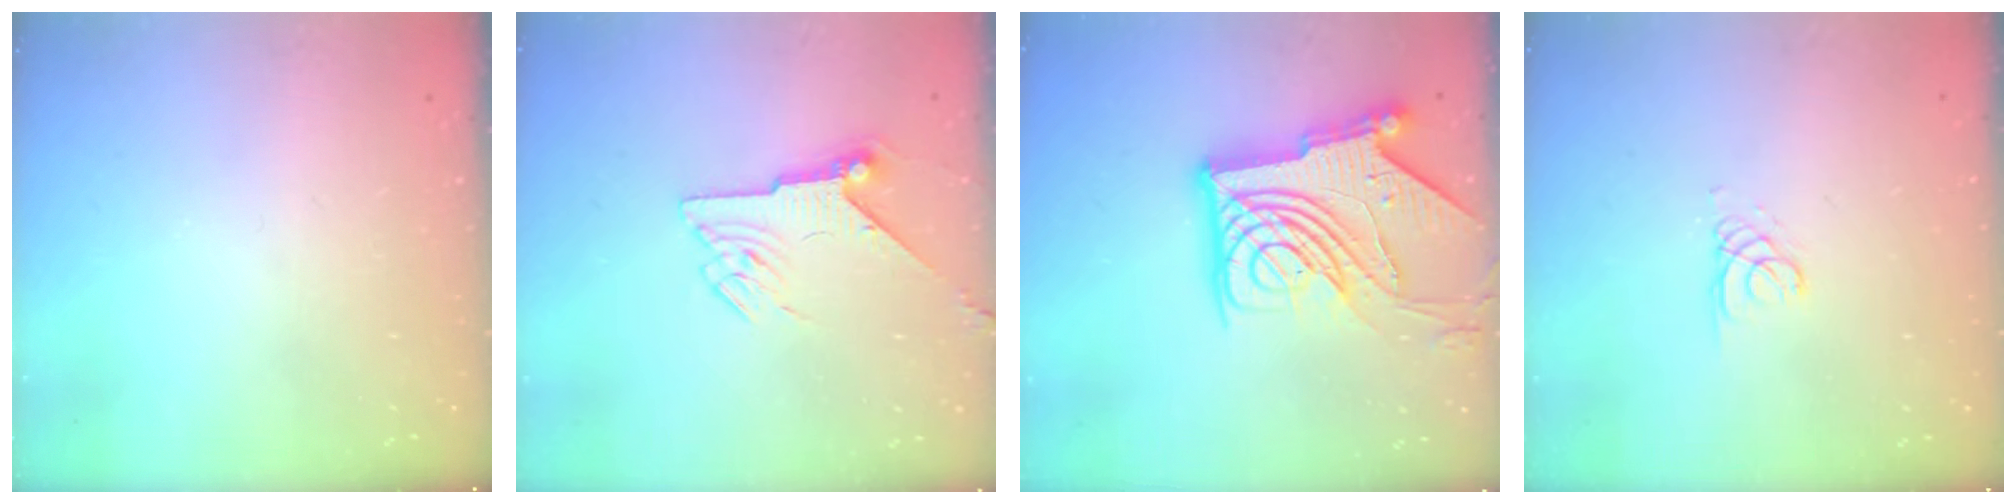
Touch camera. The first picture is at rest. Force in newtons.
{"total": 6.5, "press": 6.4, "slide": 0.9}
{"total": 20.6, "press": 20.4, "slide": 2.3}
{"total": 1.1, "press": 1.1, "slide": 0.1}